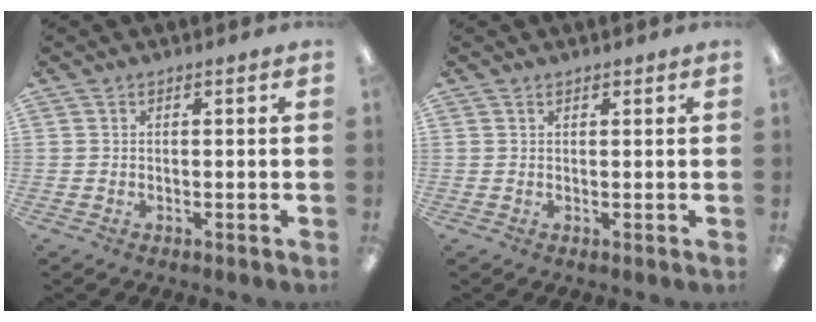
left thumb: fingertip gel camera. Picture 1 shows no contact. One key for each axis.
{"total": 0.9, "fx": 0.7, "fy": 0.3, "fz": 0.5, "tx": -0.011, "ty": -0.001, "tz": 0.012}